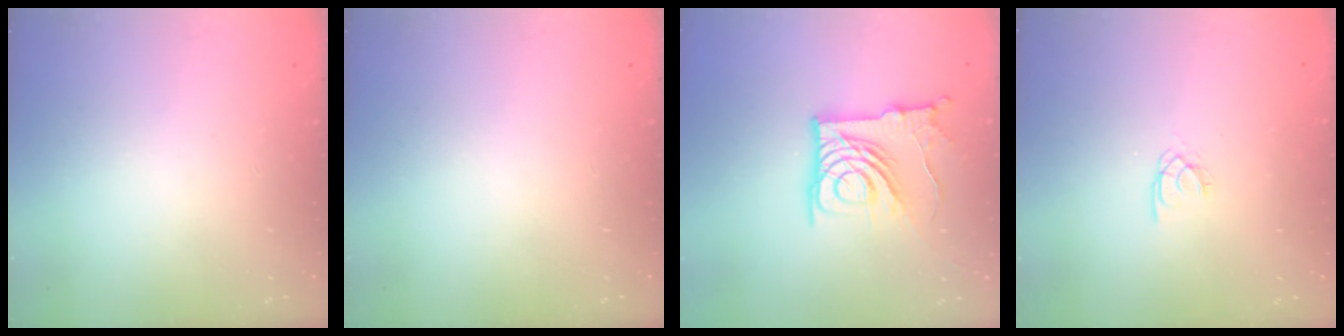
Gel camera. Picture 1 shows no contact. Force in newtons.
{"total": 0.0}
{"total": 16.6, "press": 16.5, "slide": 1.8}
{"total": 2.0, "press": 2.0, "slide": 0.2}